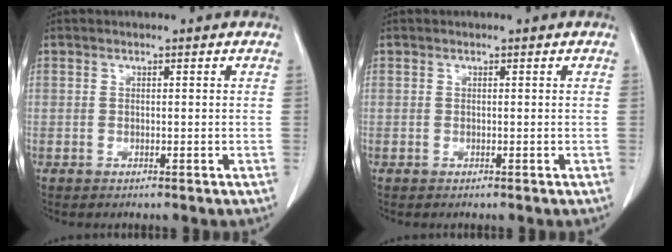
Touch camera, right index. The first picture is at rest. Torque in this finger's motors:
{"motor_torque": [0.11, 0.12, 0.02, 0.00]}